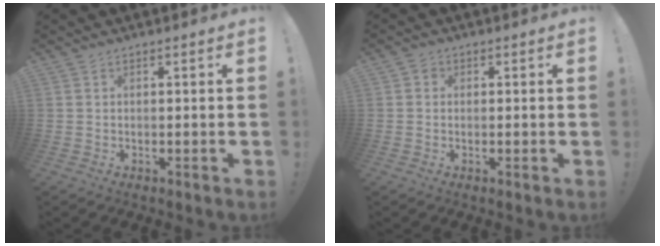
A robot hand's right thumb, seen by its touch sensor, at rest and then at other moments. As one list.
[{"total": 1.6, "force": [-0.2, 1.5, 0.6], "torque": [-0.012, 0.006, -0.003]}]